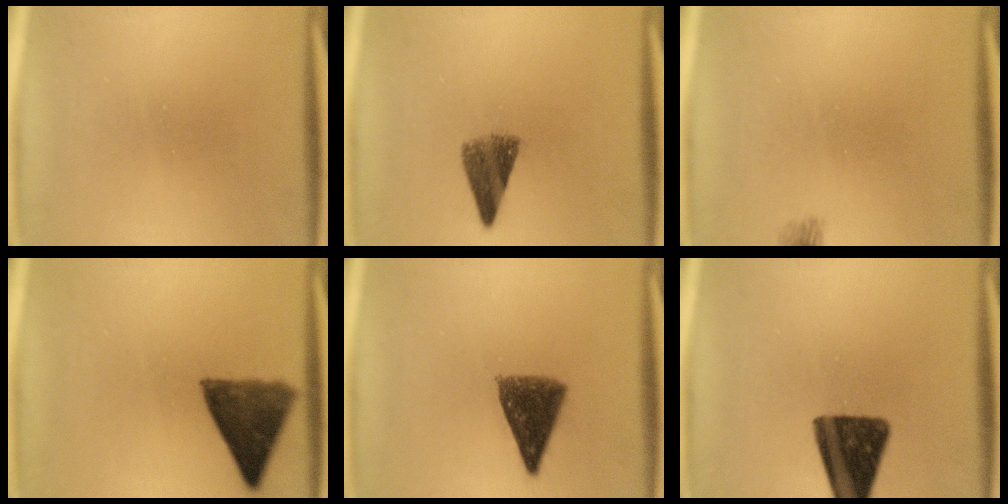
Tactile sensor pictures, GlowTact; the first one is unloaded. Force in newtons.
{"total": 5.4}
{"total": 1.6}
{"total": 9.6}
{"total": 7.0}
{"total": 13.5}